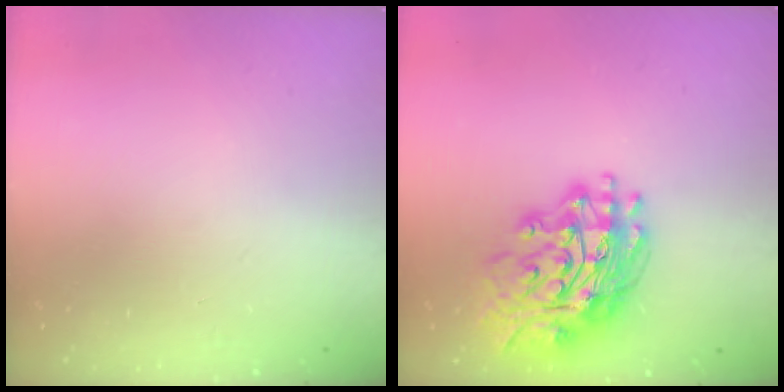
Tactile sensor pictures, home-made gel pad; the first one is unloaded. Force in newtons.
{"total": 17.2, "press": 17.1, "slide": 1.9}